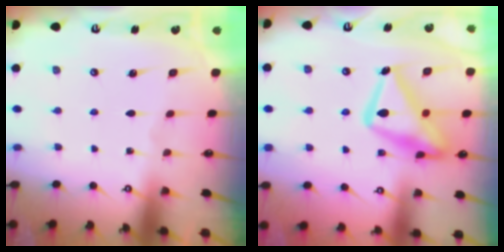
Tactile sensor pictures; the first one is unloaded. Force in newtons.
{"total": 18.7, "press": 18.6, "slide": 1.6}